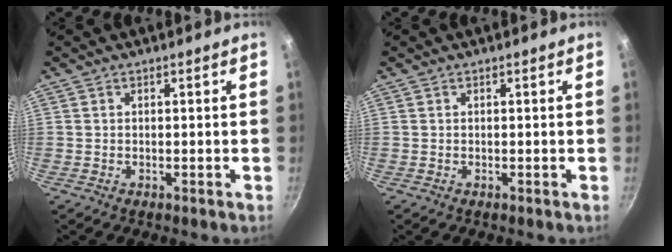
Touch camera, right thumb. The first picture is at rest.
{"total": 0.0}